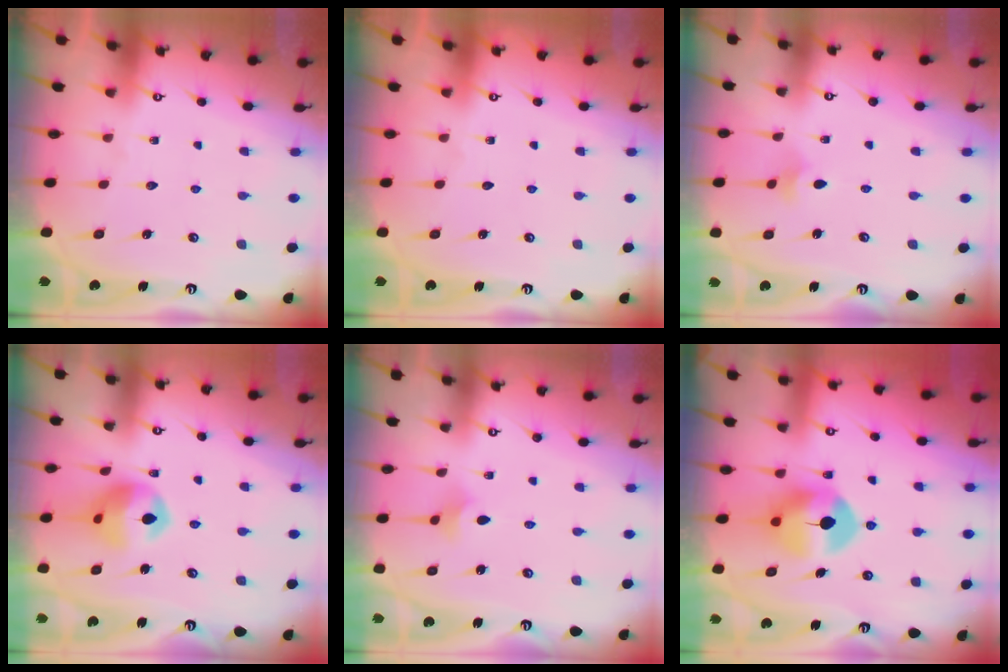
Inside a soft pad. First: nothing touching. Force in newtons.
{"total": 0.0}
{"total": 3.7, "press": 3.6, "slide": 0.8}
{"total": 12.5, "press": 12.3, "slide": 1.9}
{"total": 3.7, "press": 3.6, "slide": 0.8}
{"total": 9.1, "press": 8.9, "slide": 1.8}